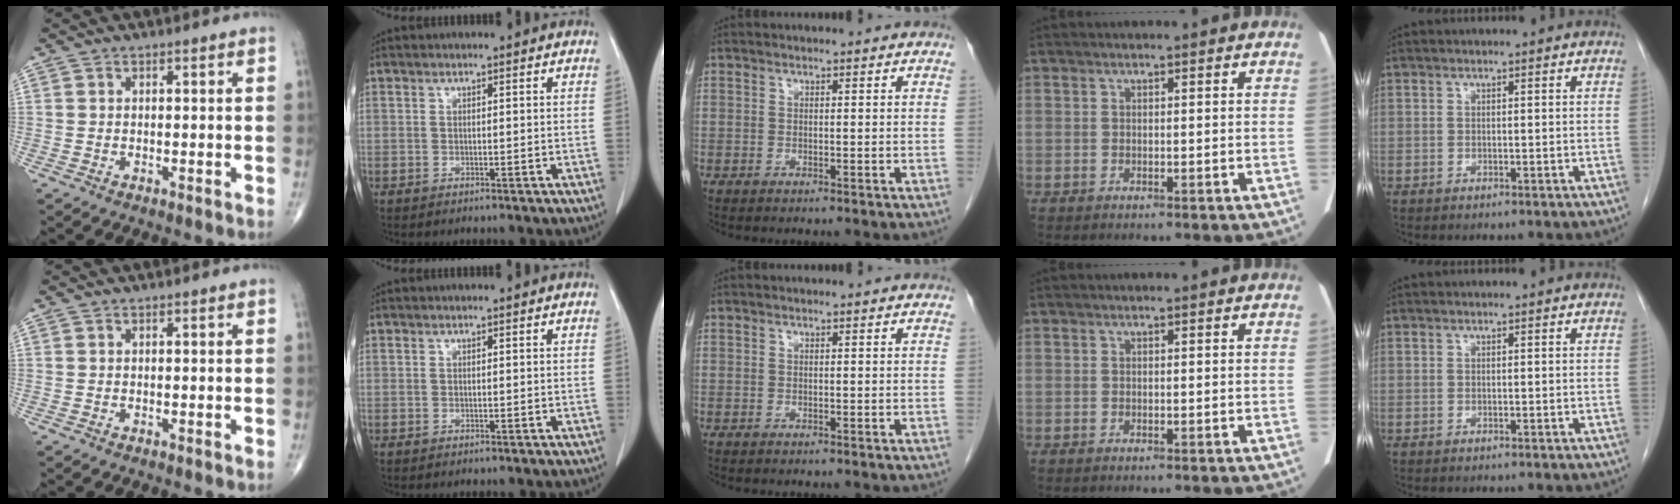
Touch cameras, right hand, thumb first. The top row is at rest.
{}